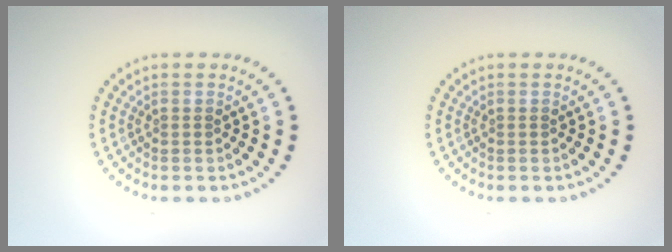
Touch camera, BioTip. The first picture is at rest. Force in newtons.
{"total": 0.0}